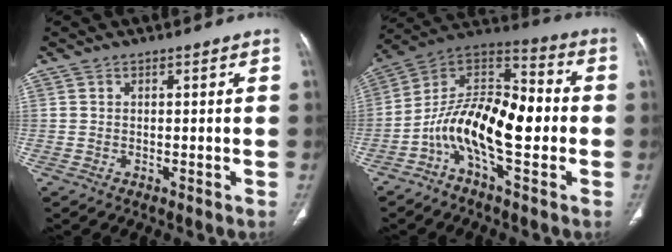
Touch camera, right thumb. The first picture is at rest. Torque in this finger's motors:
{"motor_torque": [2.58, 2.42, 1.54, -1.23, 0.19]}